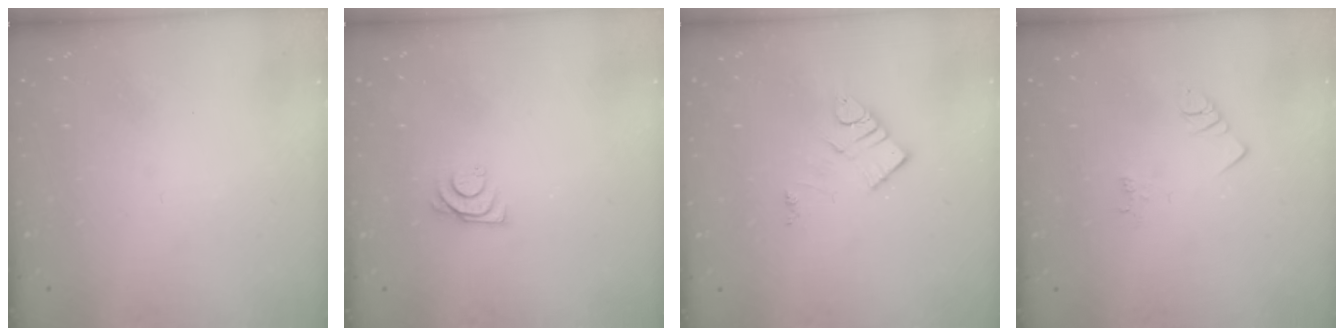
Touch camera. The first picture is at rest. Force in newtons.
{"total": 5.7, "press": 5.7, "slide": 0.5}
{"total": 8.2, "press": 8.2, "slide": 0.5}
{"total": 1.4, "press": 1.4, "slide": 0.3}